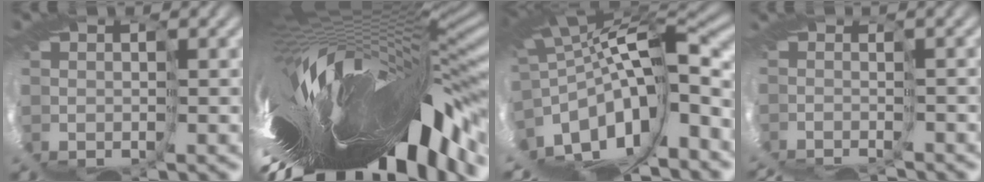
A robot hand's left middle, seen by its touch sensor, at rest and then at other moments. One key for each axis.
{"total": 12.1, "fx": -2.6, "fy": -0.2, "fz": 11.8, "tx": -0.201, "ty": -0.026, "tz": -0.035}
{"total": 7.8, "fx": -2.8, "fy": 0.9, "fz": 7.2, "tx": -0.158, "ty": -0.005, "tz": -0.046}
{"total": 6.2, "fx": -5.4, "fy": -2.5, "fz": -1.8, "tx": 0.018, "ty": -0.014, "tz": -0.057}